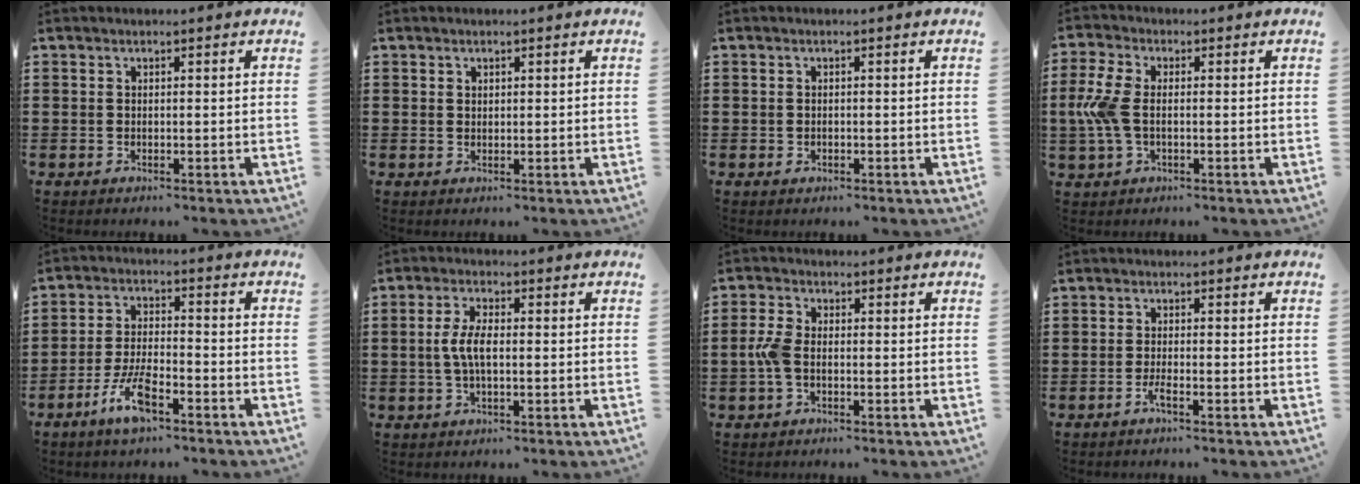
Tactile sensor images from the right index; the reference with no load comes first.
{"total": 0.8, "force": [0.6, 0.5, 0.2], "torque": [-0.004, 0.002, 0.011]}
{"total": 0.5, "force": [-0.2, 0.4, 0.3], "torque": [-0.007, 0.002, -0.004]}
{"total": 6.7, "force": [-0.3, 3.5, 5.7], "torque": [-0.155, -0.007, -0.018]}
{"total": 7.2, "force": [-4.2, 2.1, 5.4], "torque": [-0.126, -0.004, -0.082]}
{"total": 4.8, "force": [-0.3, 1.9, 4.4], "torque": [-0.103, -0.003, -0.014]}
{"total": 3.9, "force": [-0.7, 2.1, 3.3], "torque": [-0.090, -0.006, -0.021]}
{"total": 1.9, "force": [-1.1, 0.1, 1.5], "torque": [-0.034, -0.005, -0.022]}